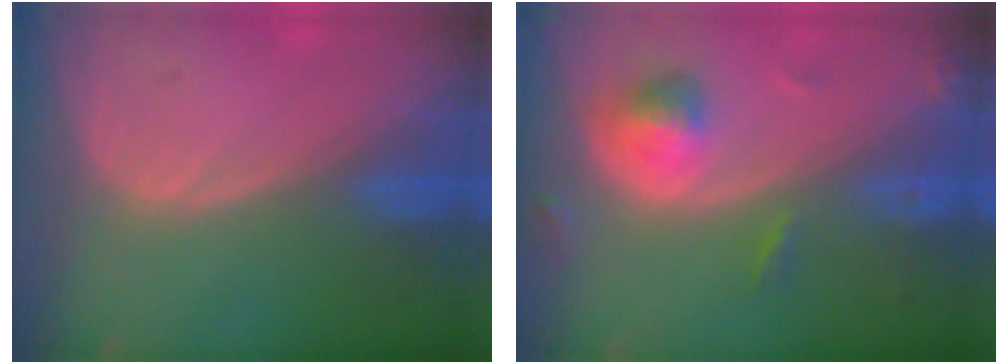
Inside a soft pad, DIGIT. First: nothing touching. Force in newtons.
{"total": 5.0, "press": 4.8, "slide": 1.5}